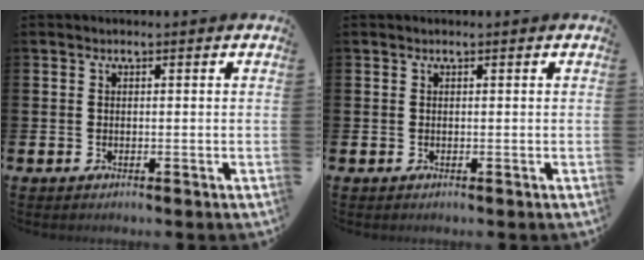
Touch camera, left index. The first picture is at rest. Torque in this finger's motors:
{"motor_torque": [-0.09, 0.08, 0.01, -0.01]}